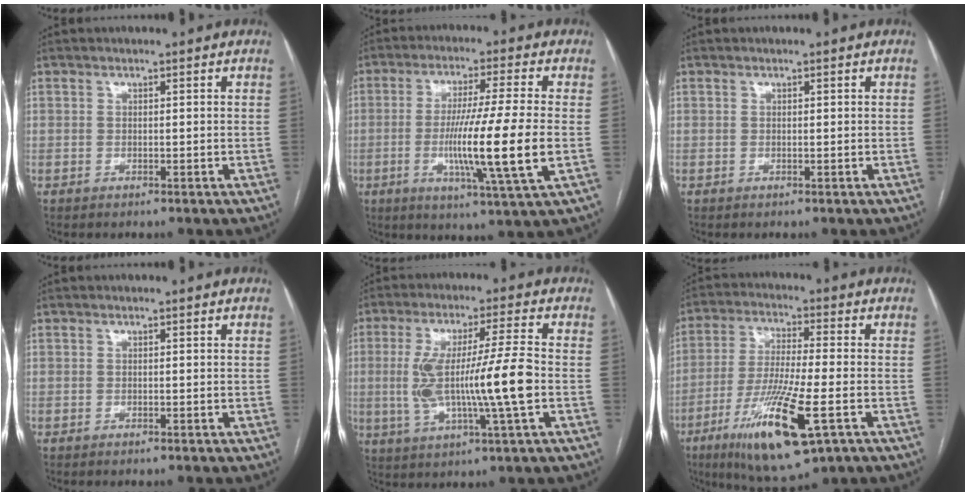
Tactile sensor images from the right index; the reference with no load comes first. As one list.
[{"total": 14.0, "force": [-2.2, -1.2, 13.7], "torque": [-0.249, -0.024, -0.046]}, {"total": 0.0}, {"total": 0.0}, {"total": 13.4, "force": [-1.2, 0.1, 13.3], "torque": [-0.261, 0.004, -0.021]}, {"total": 15.7, "force": [-6.7, 2.1, 14.1], "torque": [-0.279, -0.034, -0.112]}]